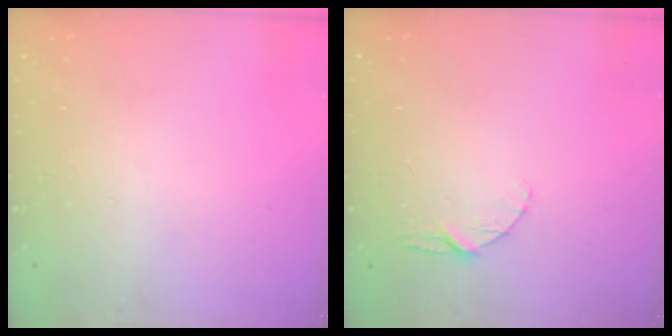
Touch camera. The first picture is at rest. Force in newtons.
{"total": 4.0, "press": 3.9, "slide": 0.4}